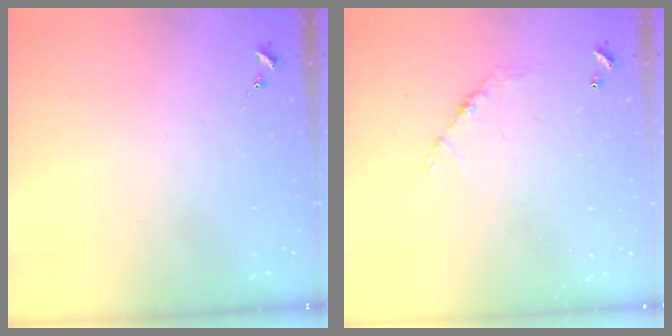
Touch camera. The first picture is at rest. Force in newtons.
{"total": 6.7, "press": 6.7, "slide": 0.5}